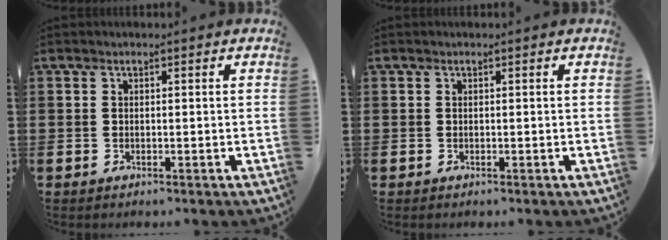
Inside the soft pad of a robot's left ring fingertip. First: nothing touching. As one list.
[{"total": 0.0}]